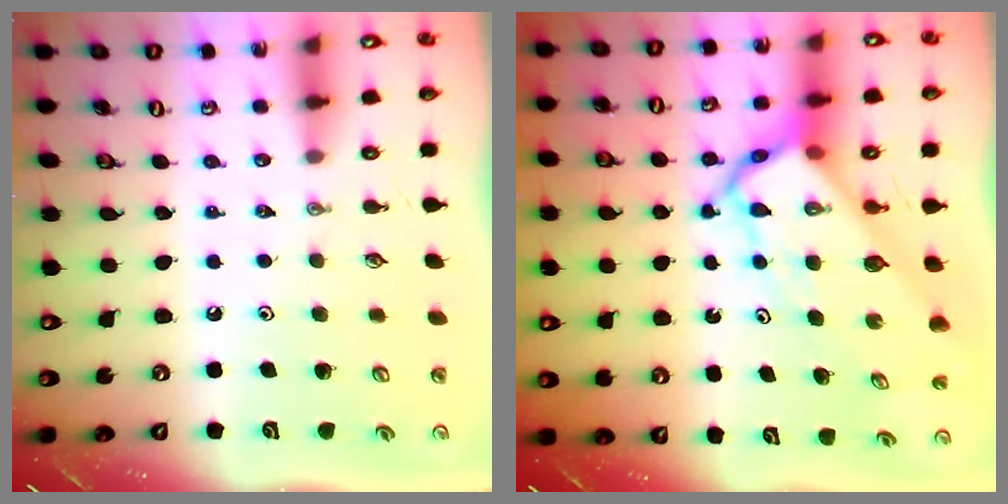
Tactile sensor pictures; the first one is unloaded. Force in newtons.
{"total": 9.2, "press": 9.2, "slide": 0.9}